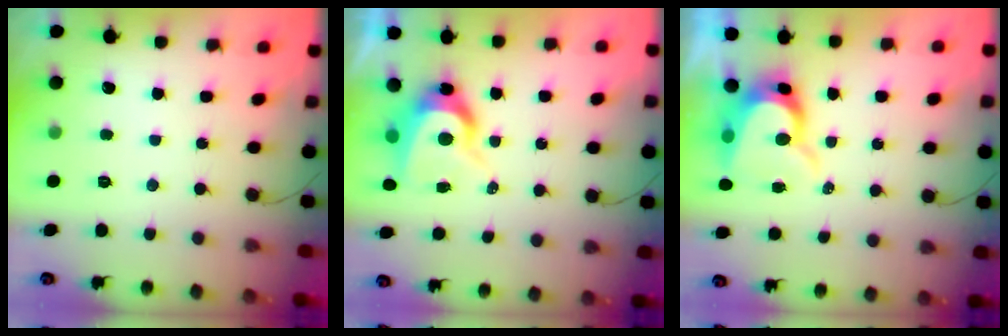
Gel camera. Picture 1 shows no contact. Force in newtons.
{"total": 8.1, "press": 8.0, "slide": 0.4}
{"total": 8.7, "press": 8.7, "slide": 0.6}